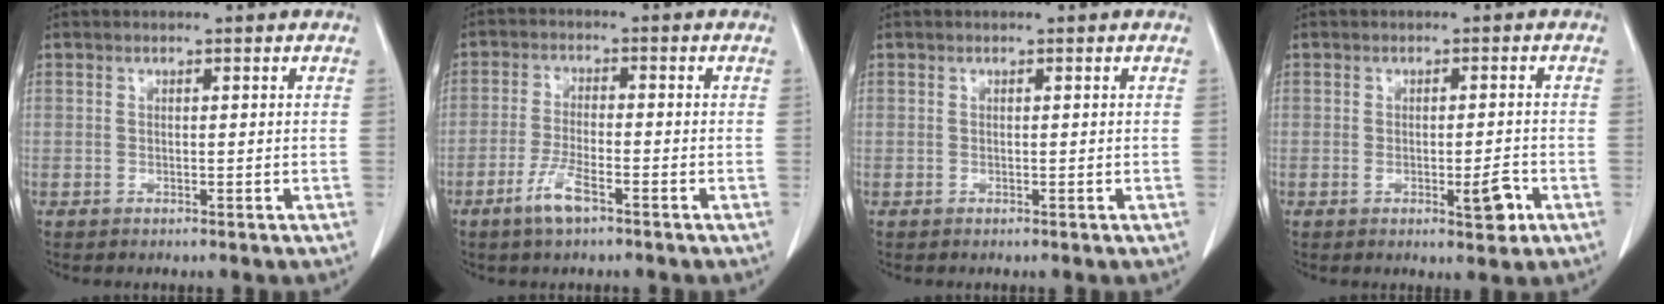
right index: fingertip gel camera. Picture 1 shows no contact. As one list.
[{"total": 5.0, "force": [-3.1, 0.9, 3.8], "torque": [-0.082, -0.004, -0.060]}, {"total": 0.0}, {"total": 3.9, "force": [-1.5, 0.9, 3.5], "torque": [-0.049, -0.002, -0.017]}]